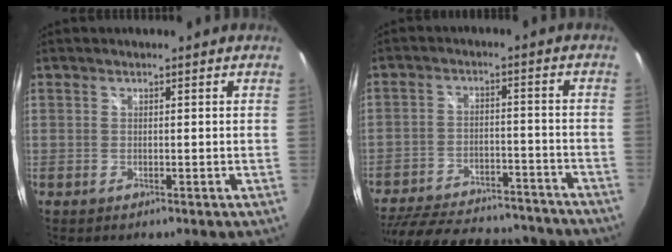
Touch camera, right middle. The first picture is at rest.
{"total": 26.9, "force": [-22.8, 9.3, 10.8], "torque": [-0.227, 0.002, -0.299]}